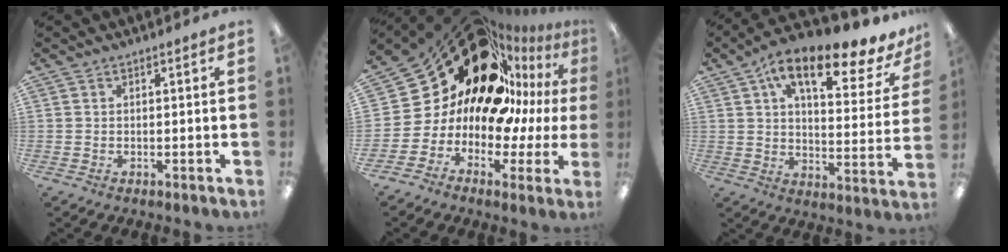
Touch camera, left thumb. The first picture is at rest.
{"total": 25.6, "force": [14.6, 15.7, 14.0], "torque": [-0.216, -0.139, 0.283]}
{"total": 16.4, "force": [10.2, 6.0, 11.3], "torque": [-0.170, -0.056, 0.165]}